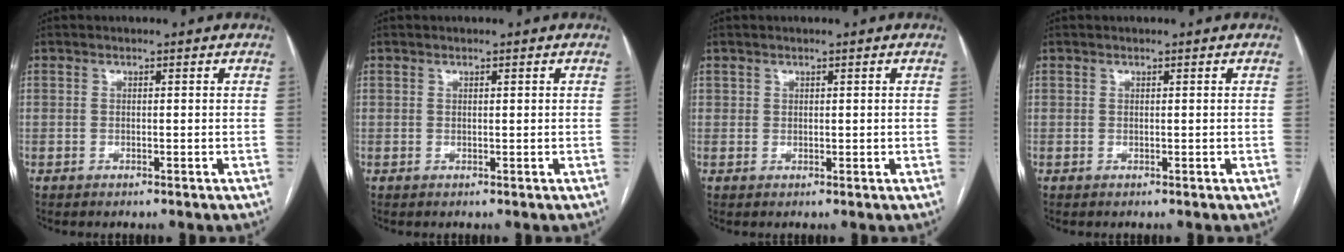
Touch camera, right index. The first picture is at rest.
{"total": 0.0}
{"total": 0.9, "force": [0.5, 0.7, 0.1], "torque": [0.008, 0.000, 0.006]}
{"total": 0.0}